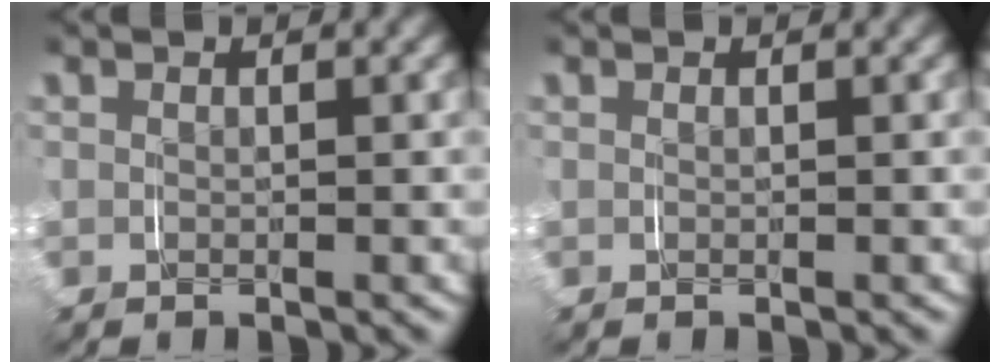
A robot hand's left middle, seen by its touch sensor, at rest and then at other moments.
{"total": 0.0}